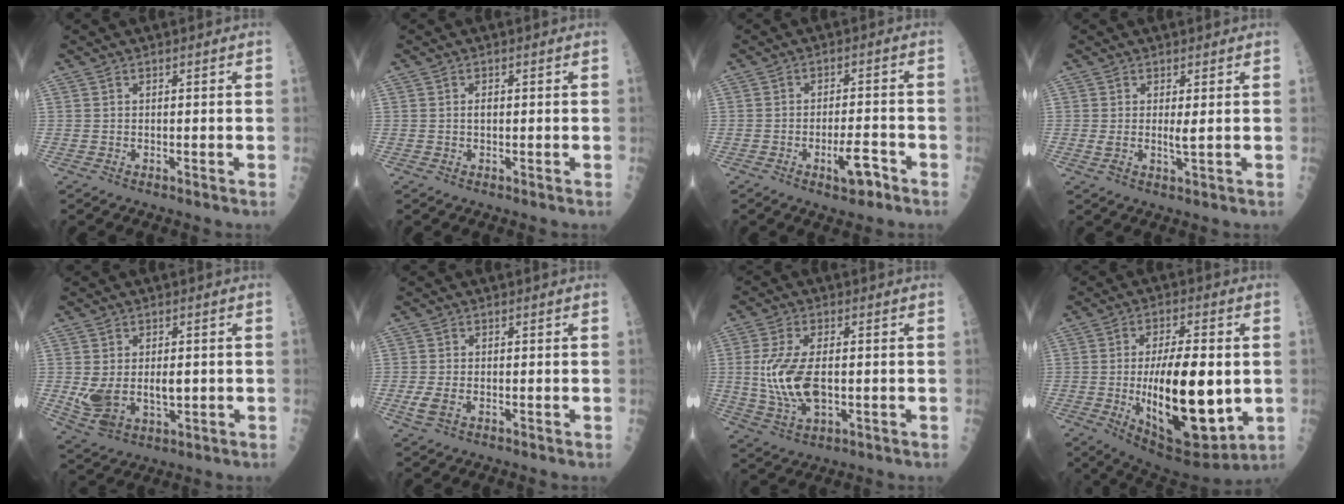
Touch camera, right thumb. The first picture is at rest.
{"total": 1.0, "force": [0.0, 0.6, 0.8], "torque": [-0.013, 0.001, 0.000]}
{"total": 5.5, "force": [-2.8, 1.9, 4.4], "torque": [-0.060, 0.019, -0.042]}
{"total": 2.4, "force": [0.5, 0.3, 2.3], "torque": [-0.048, -0.008, 0.012]}
{"total": 10.1, "force": [-0.6, 6.3, 7.8], "torque": [-0.134, -0.006, 0.007]}
{"total": 3.0, "force": [-0.8, 1.6, 2.4], "torque": [-0.058, -0.002, -0.018]}
{"total": 11.5, "force": [-0.2, 5.7, 10.0], "torque": [-0.206, -0.005, 0.003]}
{"total": 22.8, "force": [-2.3, 9.1, 20.8], "torque": [-0.331, -0.020, -0.017]}